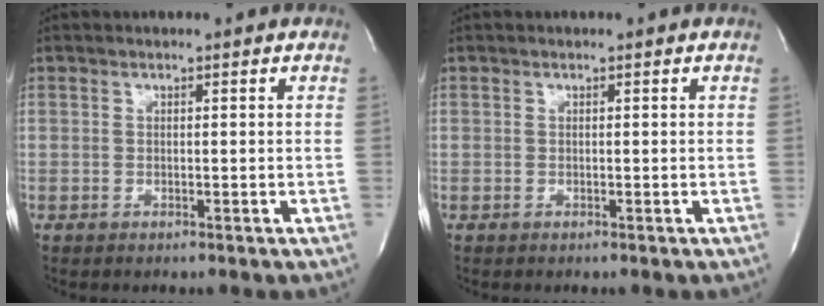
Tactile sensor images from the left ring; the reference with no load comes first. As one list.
[{"total": 0.0}]